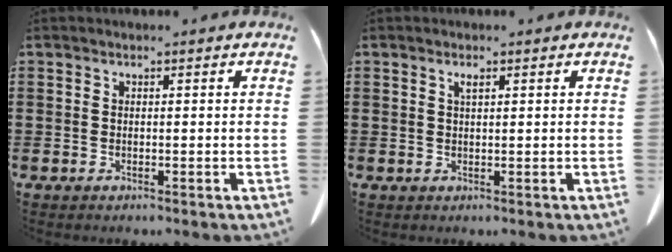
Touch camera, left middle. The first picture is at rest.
{"total": 1.1, "force": [0.6, 0.2, 0.9], "torque": [-0.020, 0.001, 0.010]}